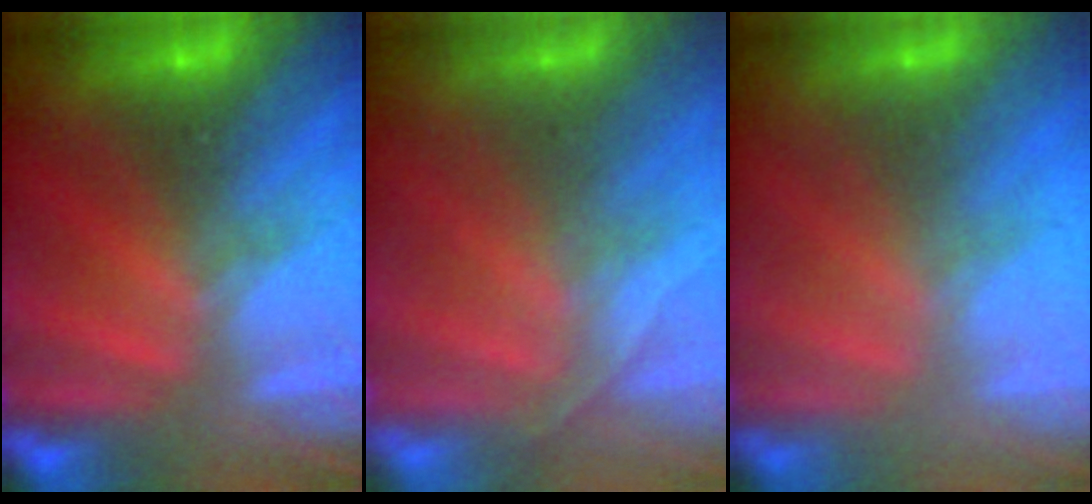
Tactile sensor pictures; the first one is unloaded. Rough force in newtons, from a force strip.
{"total": 1.7}
{"total": 2.3}